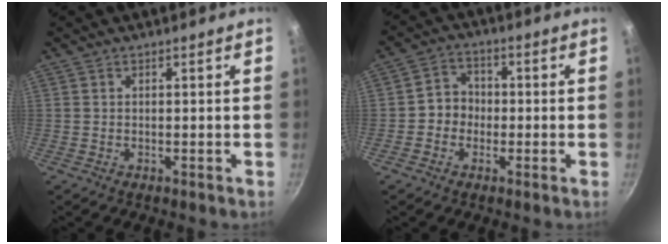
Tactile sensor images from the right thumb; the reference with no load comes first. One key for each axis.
{"total": 5.2, "fx": -0.9, "fy": 4.7, "fz": 2.0, "tx": 0.002, "ty": 0.017, "tz": -0.026}